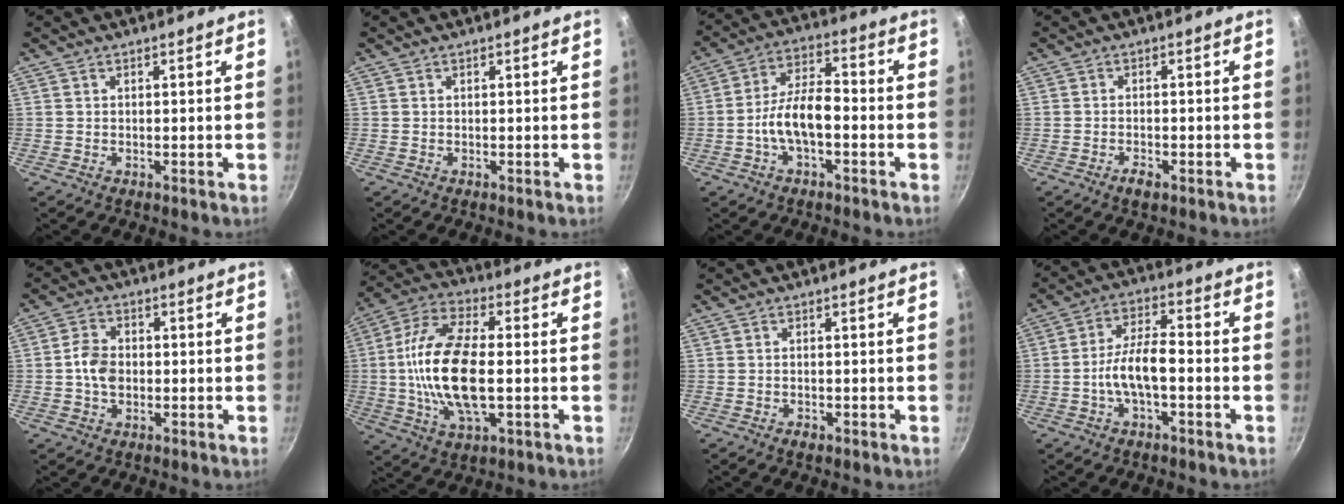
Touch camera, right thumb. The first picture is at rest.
{"total": 0.0}
{"total": 9.6, "force": [-2.7, 4.6, 8.0], "torque": [-0.131, 0.042, -0.056]}
{"total": 2.5, "force": [-1.5, 1.0, 1.7], "torque": [-0.032, 0.010, -0.027]}
{"total": 5.5, "force": [-0.6, 4.1, 3.6], "torque": [-0.059, 0.016, -0.018]}
{"total": 18.0, "force": [-0.9, 8.0, 16.1], "torque": [-0.315, 0.018, -0.030]}
{"total": 1.3, "force": [-0.8, 0.7, 0.8], "torque": [-0.017, 0.003, -0.013]}
{"total": 8.5, "force": [-2.2, 3.4, 7.5], "torque": [-0.131, 0.036, -0.048]}